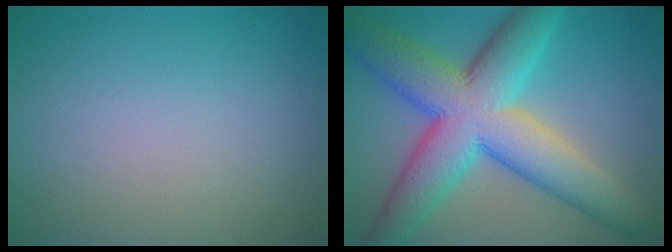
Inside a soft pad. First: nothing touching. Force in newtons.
{"total": 11.5, "press": 11.5, "slide": 0.5}